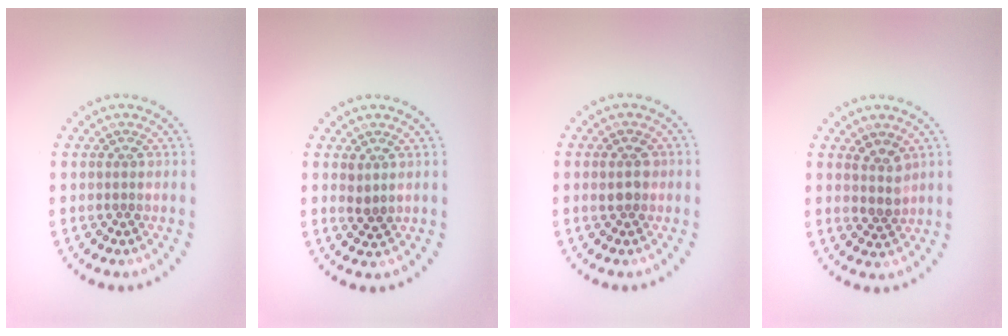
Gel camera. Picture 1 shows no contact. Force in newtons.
{"total": 1.1, "press": 1.0, "slide": 0.5}
{"total": 1.7, "press": 1.7, "slide": 0.4}
{"total": 2.0, "press": 1.6, "slide": 1.2}